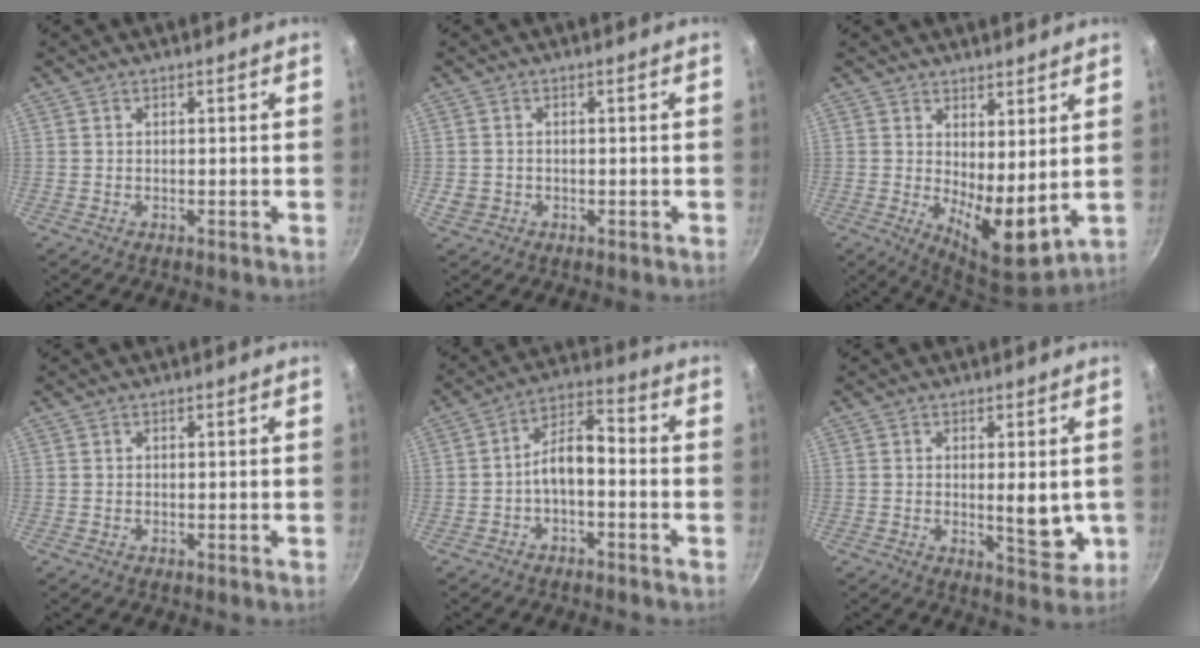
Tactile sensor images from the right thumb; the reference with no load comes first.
{"total": 2.4, "force": [-0.6, 2.0, 1.1], "torque": [-0.017, 0.003, -0.004]}
{"total": 9.5, "force": [2.2, 3.7, 8.5], "torque": [-0.117, -0.043, 0.041]}
{"total": 0.0}
{"total": 7.1, "force": [-2.4, 3.3, 5.8], "torque": [-0.095, 0.047, -0.045]}
{"total": 6.7, "force": [-0.2, 2.7, 6.2], "torque": [-0.074, -0.015, 0.004]}